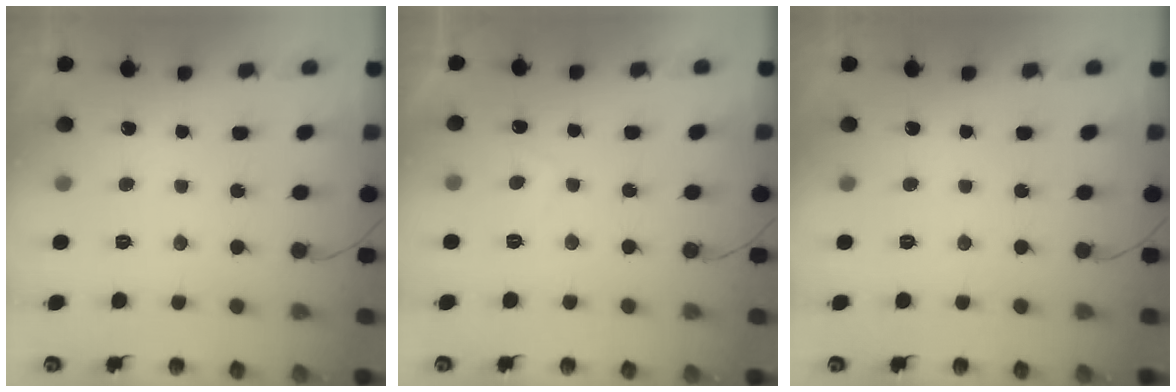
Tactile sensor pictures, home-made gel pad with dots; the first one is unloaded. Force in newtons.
{"total": 2.3, "press": 2.3, "slide": 0.5}
{"total": 0.0}